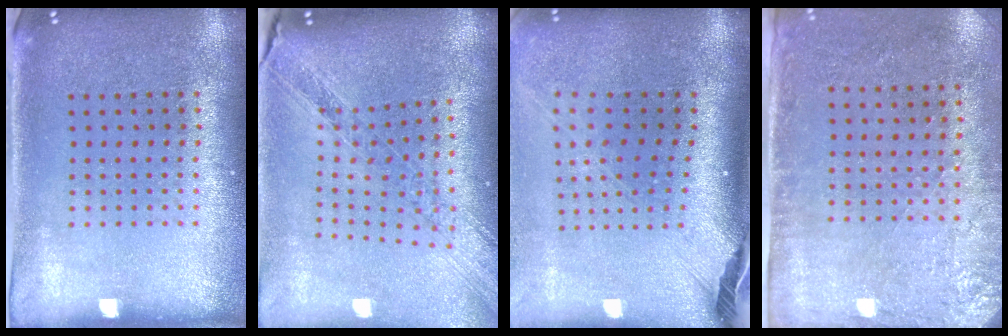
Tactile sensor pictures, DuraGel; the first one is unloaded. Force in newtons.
{"total": 1.4, "press": 1.3, "slide": 0.5}
{"total": 2.7, "press": 1.9, "slide": 1.9}
{"total": 2.8, "press": 2.3, "slide": 1.6}